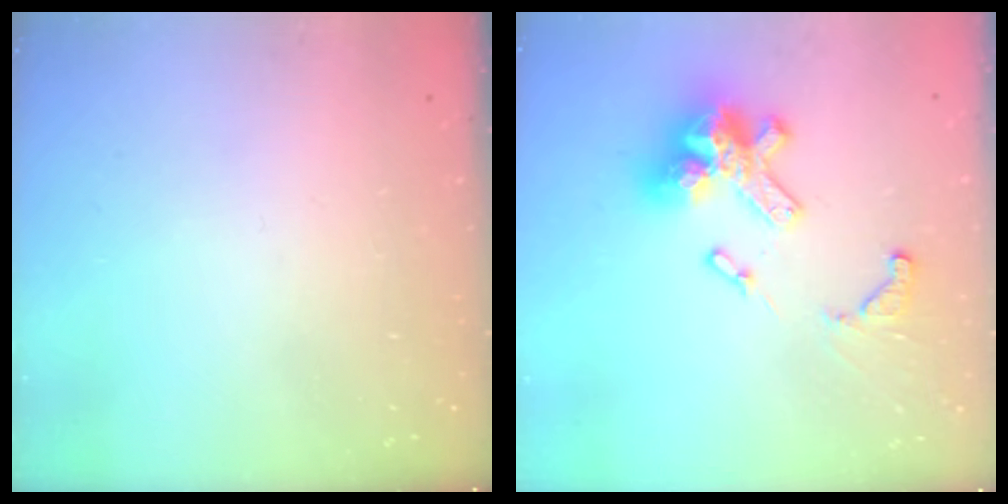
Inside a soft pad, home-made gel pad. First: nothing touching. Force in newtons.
{"total": 17.8, "press": 17.7, "slide": 1.9}